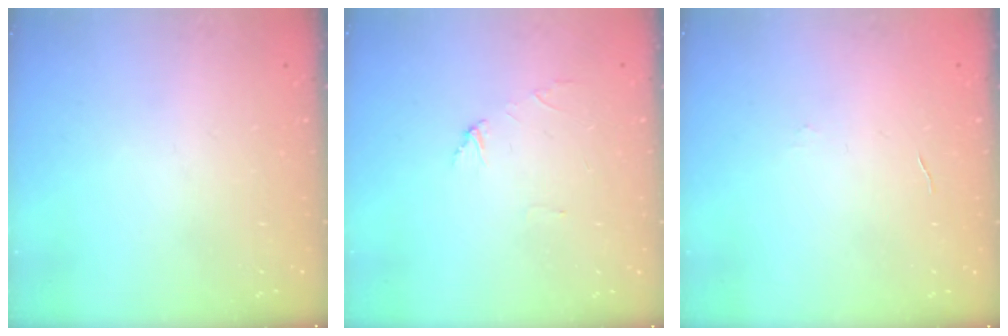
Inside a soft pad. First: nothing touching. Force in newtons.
{"total": 2.7, "press": 2.7, "slide": 0.2}
{"total": 3.1, "press": 3.1, "slide": 0.2}